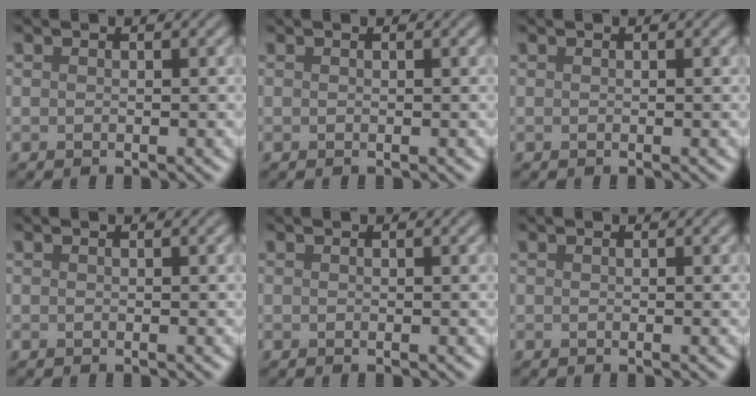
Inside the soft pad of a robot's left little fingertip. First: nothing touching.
{"total": 0.0}
{"total": 0.0}
{"total": 0.0}
{"total": 0.0}
{"total": 0.0}